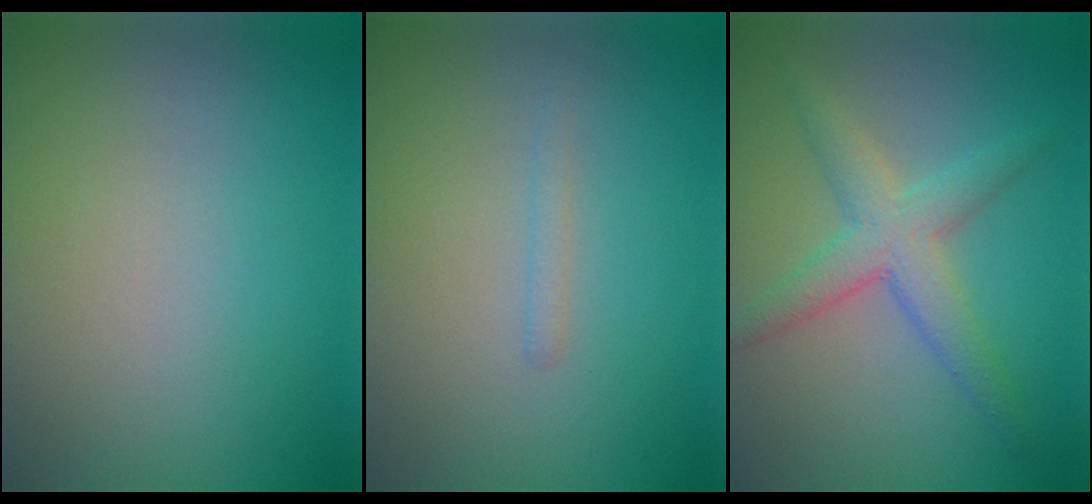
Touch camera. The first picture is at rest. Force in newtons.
{"total": 0.7, "press": 0.7, "slide": 0.1}
{"total": 4.1, "press": 4.1, "slide": 0.1}